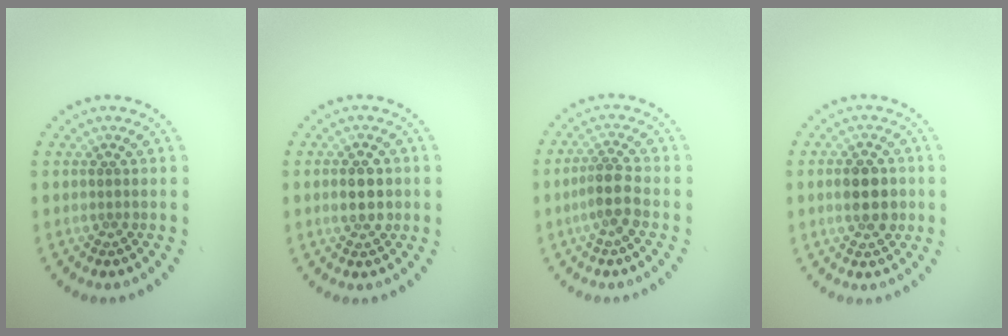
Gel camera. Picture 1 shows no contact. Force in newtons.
{"total": 2.9, "press": 2.9, "slide": 0.2}
{"total": 2.7, "press": 2.2, "slide": 1.5}
{"total": 3.8, "press": 3.8, "slide": 0.2}